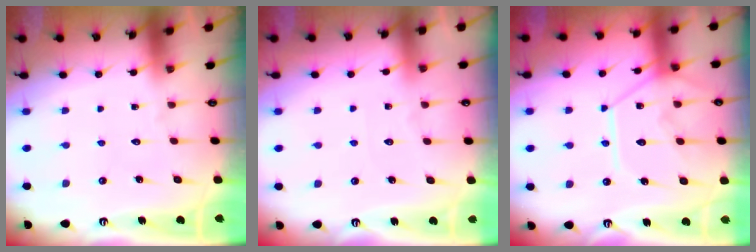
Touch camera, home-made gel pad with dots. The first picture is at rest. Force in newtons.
{"total": 2.9, "press": 2.9, "slide": 0.5}
{"total": 12.1, "press": 12.0, "slide": 1.3}